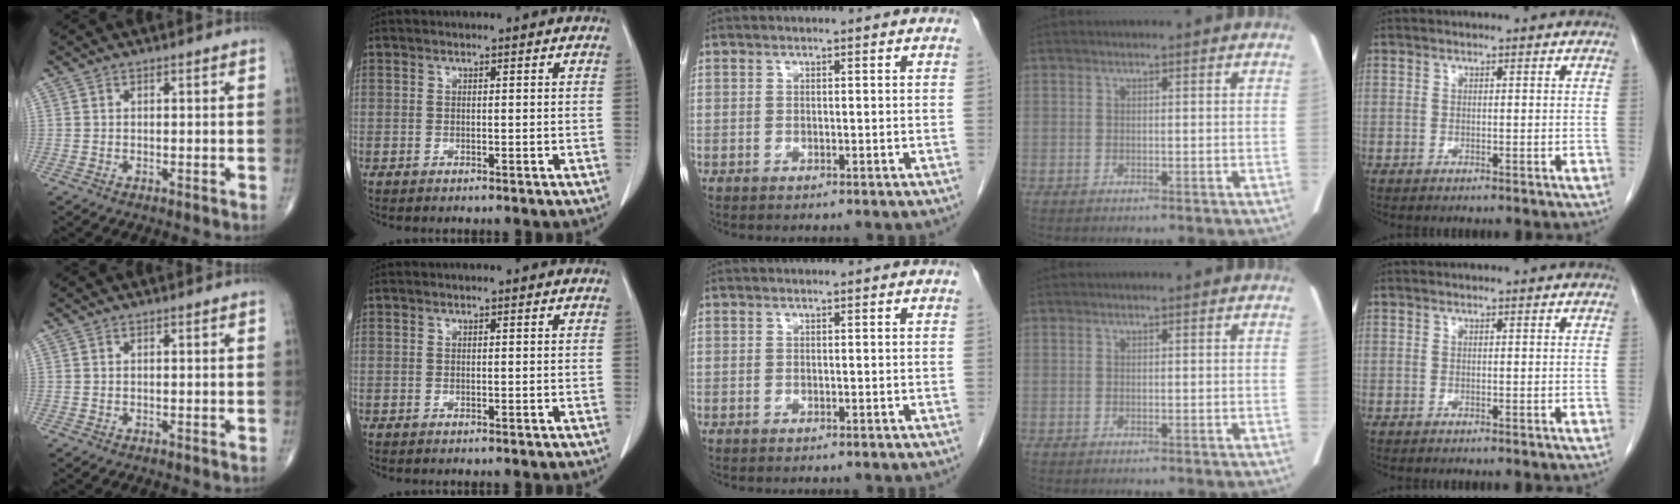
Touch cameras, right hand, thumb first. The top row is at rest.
{}